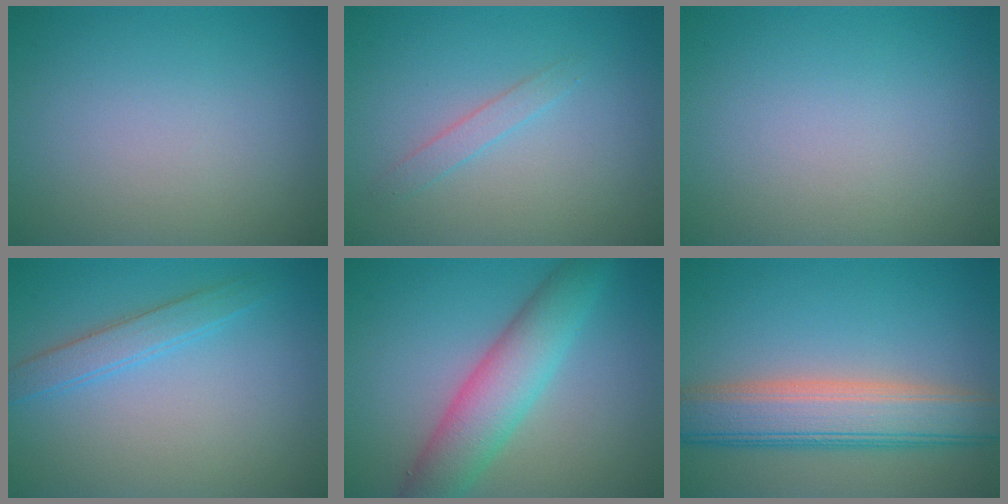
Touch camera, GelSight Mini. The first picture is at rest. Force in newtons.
{"total": 1.3, "press": 1.3, "slide": 0.1}
{"total": 0.0}
{"total": 2.3, "press": 2.3, "slide": 0.1}
{"total": 6.0, "press": 6.0, "slide": 0.0}
{"total": 7.1, "press": 7.1, "slide": 0.4}